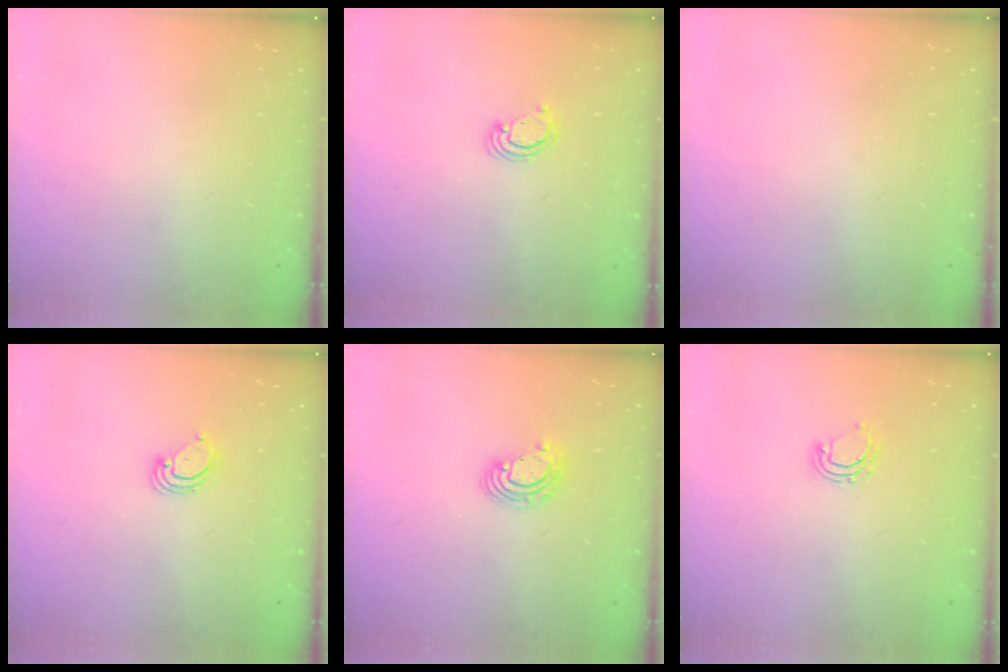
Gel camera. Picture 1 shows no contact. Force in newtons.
{"total": 2.5, "press": 2.5, "slide": 0.2}
{"total": 0.0}
{"total": 3.7, "press": 3.7, "slide": 0.3}
{"total": 6.3, "press": 6.3, "slide": 0.8}
{"total": 5.7, "press": 5.7, "slide": 0.6}